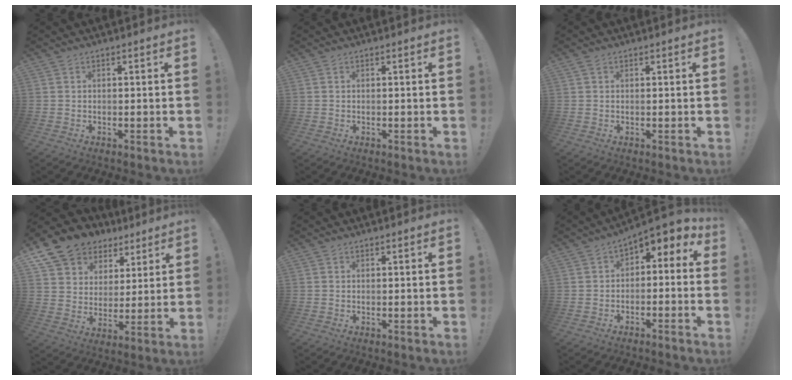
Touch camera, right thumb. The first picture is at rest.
{"total": 0.0}
{"total": 0.5, "force": [0.4, 0.3, 0.2], "torque": [-0.004, 0.001, 0.007]}
{"total": 13.0, "force": [8.7, 9.0, 3.6], "torque": [-0.067, -0.059, 0.173]}
{"total": 0.0}
{"total": 2.8, "force": [0.2, 2.0, 1.9], "torque": [-0.024, -0.006, 0.004]}